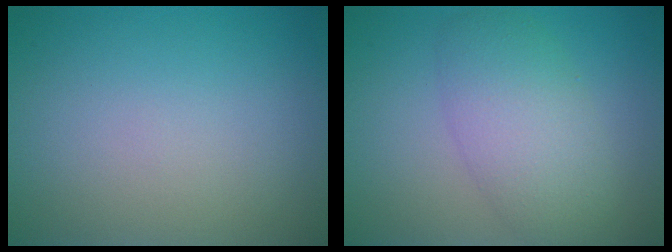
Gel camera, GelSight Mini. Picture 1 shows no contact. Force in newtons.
{"total": 5.2, "press": 5.2, "slide": 0.4}